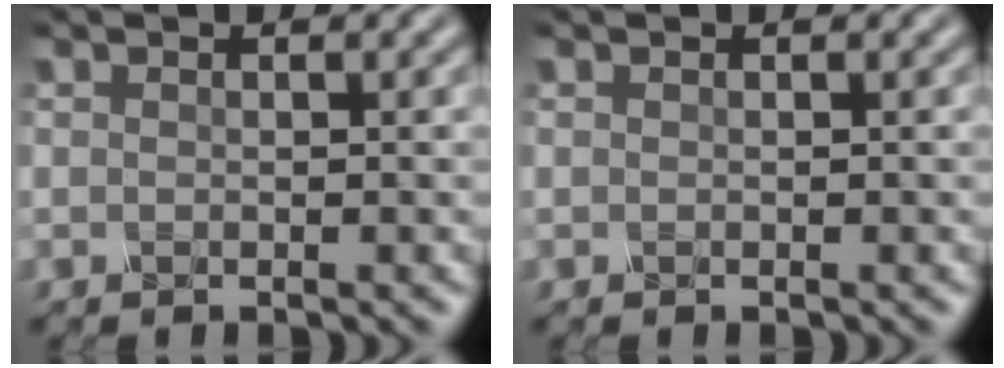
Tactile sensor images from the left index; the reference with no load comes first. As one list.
[{"total": 0.0}]